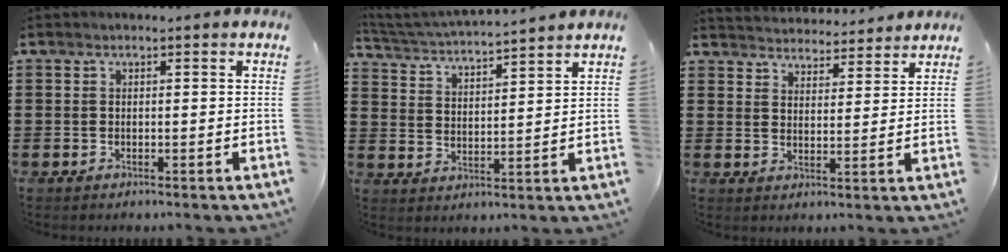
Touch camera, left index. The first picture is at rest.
{"total": 4.2, "force": [4.1, -0.3, 0.8], "torque": [-0.036, -0.028, 0.068]}
{"total": 3.7, "force": [3.7, 0.4, -0.4], "torque": [-0.007, -0.021, 0.065]}